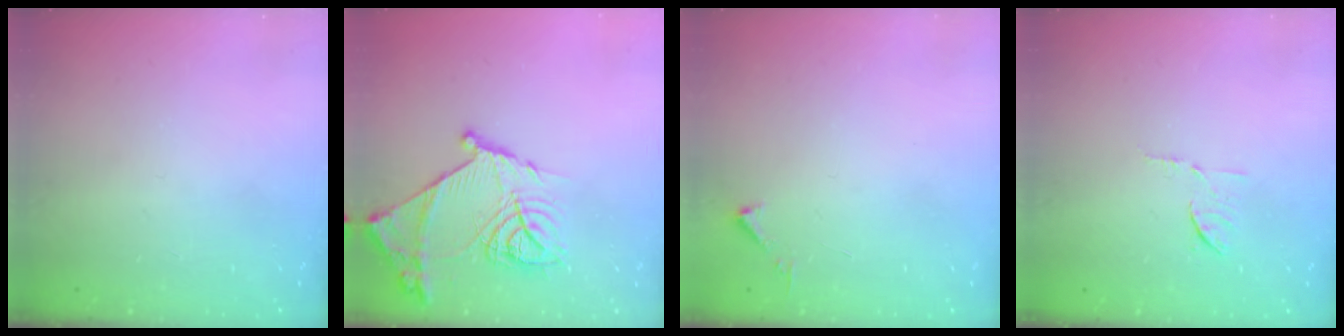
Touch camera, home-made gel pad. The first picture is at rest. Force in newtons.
{"total": 18.9, "press": 18.8, "slide": 1.8}
{"total": 3.1, "press": 3.1, "slide": 0.4}
{"total": 6.1, "press": 6.1, "slide": 0.7}